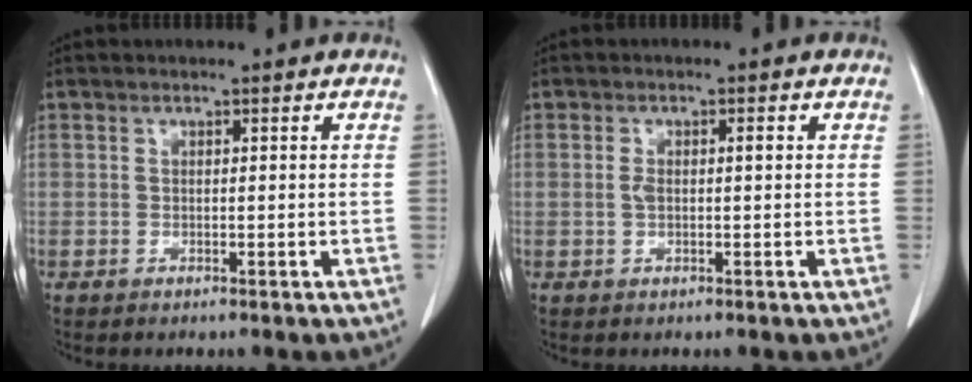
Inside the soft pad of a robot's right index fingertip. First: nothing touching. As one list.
[{"total": 2.3, "force": [0.2, 0.8, 2.2], "torque": [-0.047, 0.011, 0.006]}]